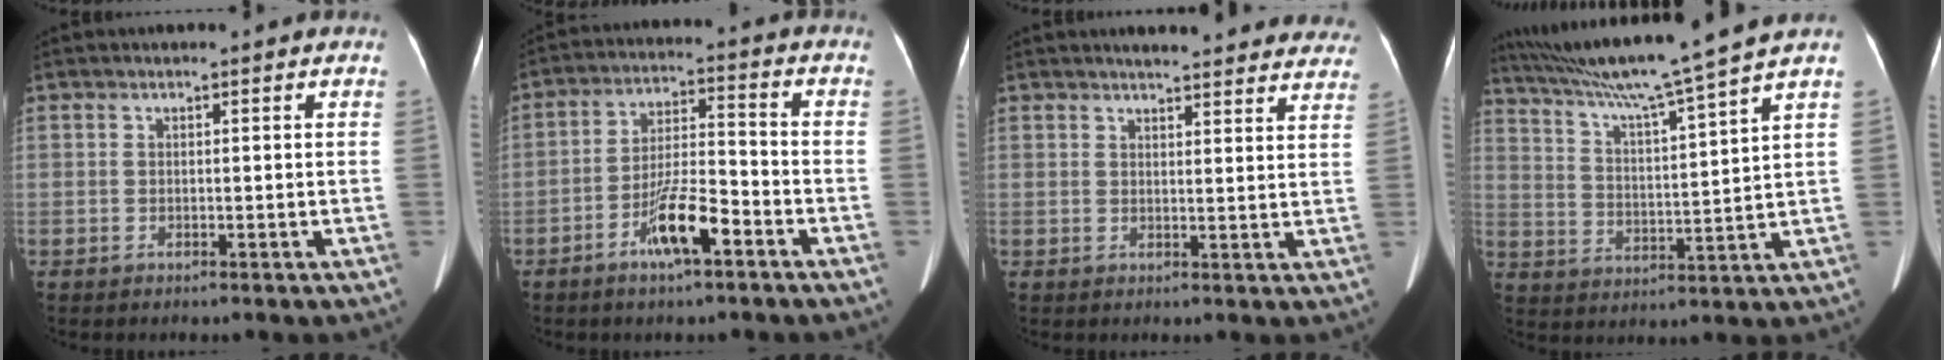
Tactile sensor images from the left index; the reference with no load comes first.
{"total": 8.8, "force": [-4.7, 1.6, 7.3], "torque": [-0.142, 0.001, -0.084]}
{"total": 18.9, "force": [17.4, 3.5, 6.4], "torque": [-0.066, -0.019, 0.192]}
{"total": 15.3, "force": [12.7, -2.8, 8.0], "torque": [-0.138, -0.010, 0.205]}